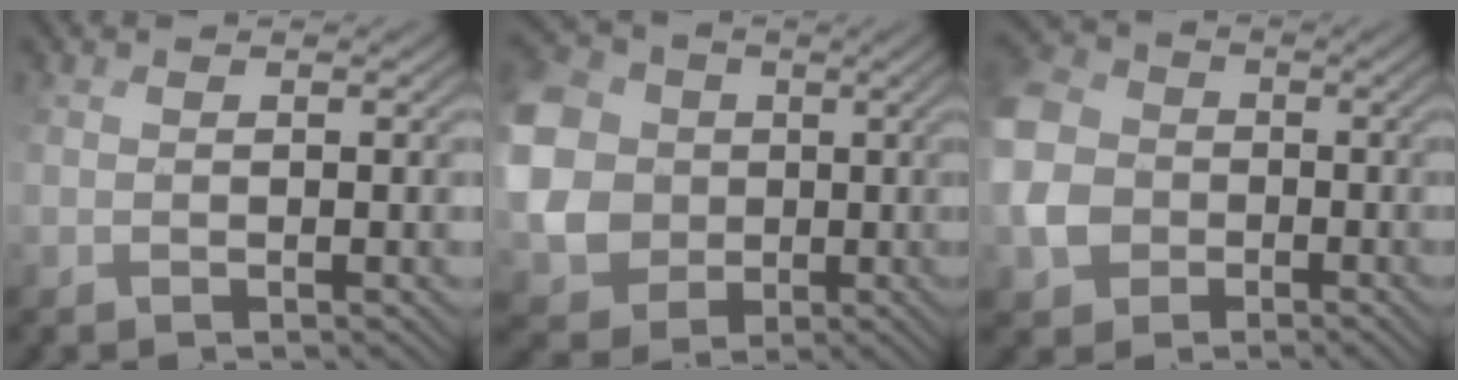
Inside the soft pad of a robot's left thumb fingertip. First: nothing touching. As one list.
[{"total": 14.2, "force": [2.2, 12.8, 5.9], "torque": [-0.227, -0.005, 0.030]}, {"total": 7.1, "force": [-1.3, 6.2, 3.3], "torque": [-0.109, 0.002, -0.037]}]